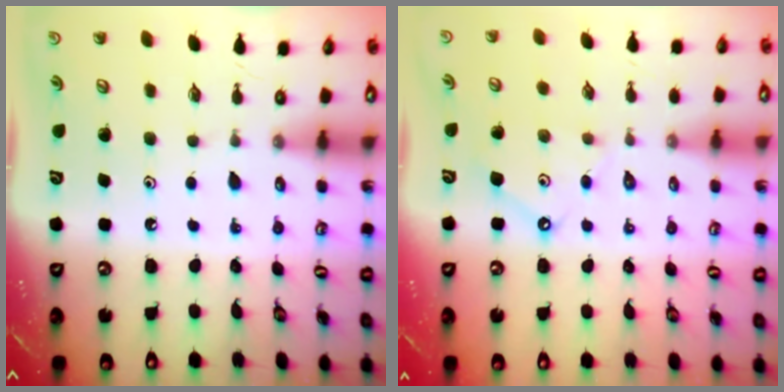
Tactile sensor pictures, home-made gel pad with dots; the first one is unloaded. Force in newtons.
{"total": 6.2, "press": 6.2, "slide": 0.8}